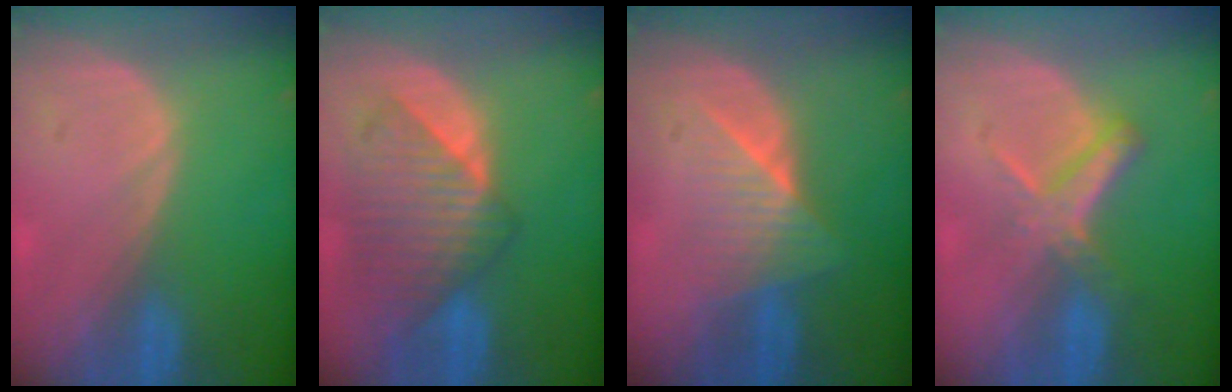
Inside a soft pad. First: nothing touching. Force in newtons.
{"total": 8.9, "press": 8.0, "slide": 3.7}
{"total": 6.6, "press": 5.9, "slide": 2.9}
{"total": 5.6, "press": 5.2, "slide": 2.2}